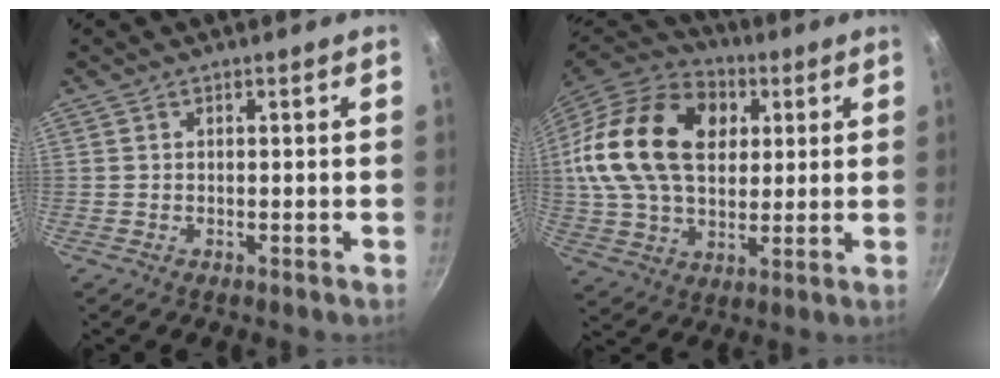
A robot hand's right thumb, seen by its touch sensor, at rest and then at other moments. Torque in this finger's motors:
{"motor_torque": [-0.61, 2.10, 1.29, -0.79, 0.26]}